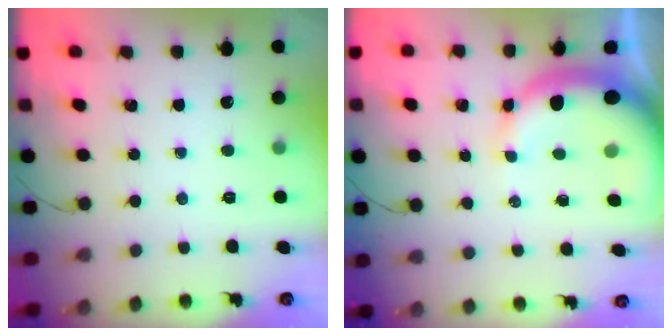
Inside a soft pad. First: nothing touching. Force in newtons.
{"total": 11.9, "press": 11.7, "slide": 2.3}